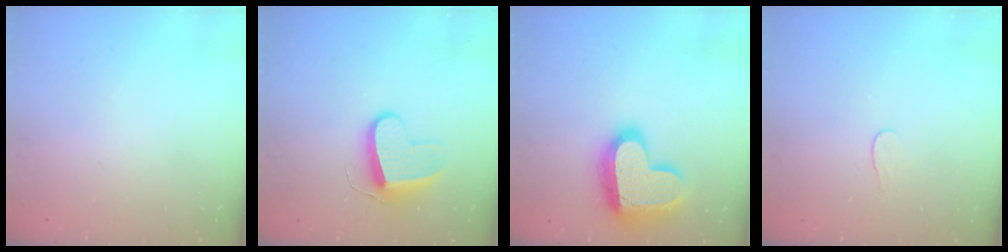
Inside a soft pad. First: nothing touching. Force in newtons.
{"total": 9.7, "press": 9.7, "slide": 0.6}
{"total": 19.3, "press": 19.2, "slide": 1.6}
{"total": 3.8, "press": 3.8, "slide": 0.3}